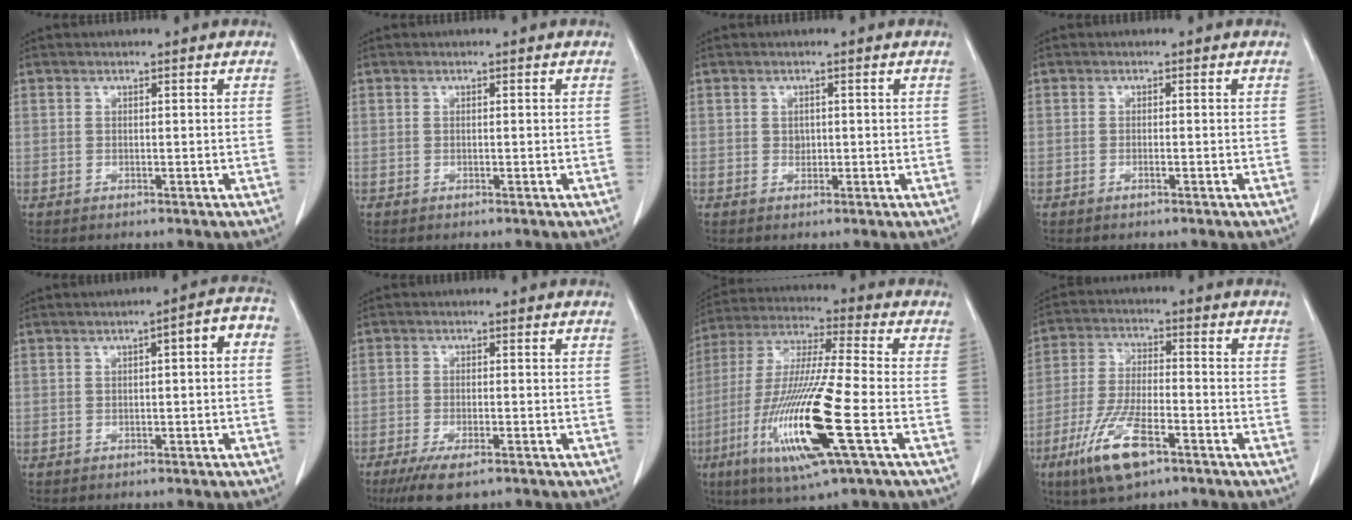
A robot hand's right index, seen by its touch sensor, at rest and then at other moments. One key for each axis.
{"total": 0.0}
{"total": 1.2, "fx": 0.2, "fy": 1.0, "fz": 0.6, "tx": -0.008, "ty": 0.000, "tz": 0.005}
{"total": 0.5, "fx": -0.2, "fy": 0.0, "fz": 0.5, "tx": -0.010, "ty": 0.000, "tz": -0.004}
{"total": 4.3, "fx": 0.2, "fy": 1.0, "fz": 4.2, "tx": -0.050, "ty": 0.022, "tz": -0.001}
{"total": 6.5, "fx": -4.5, "fy": 1.7, "fz": 4.4, "tx": -0.076, "ty": -0.015, "tz": -0.073}
{"total": 18.7, "fx": -6.1, "fy": 0.8, "fz": 17.7, "tx": -0.374, "ty": -0.028, "tz": -0.116}
{"total": 11.2, "fx": -6.2, "fy": 3.0, "fz": 8.9, "tx": -0.185, "ty": -0.016, "tz": -0.111}